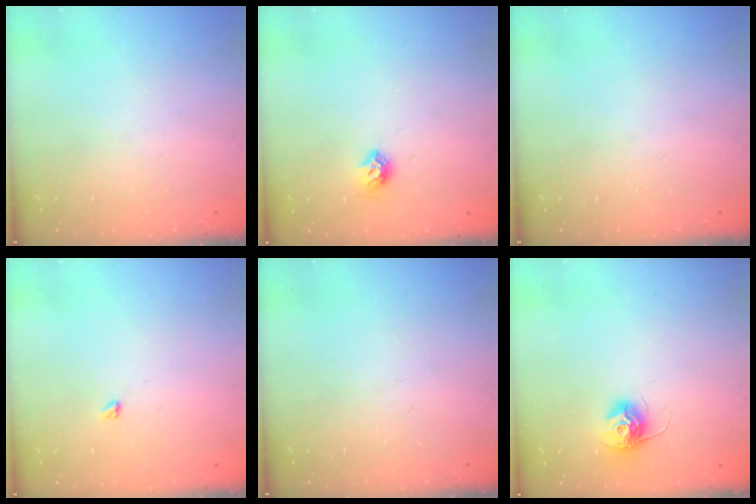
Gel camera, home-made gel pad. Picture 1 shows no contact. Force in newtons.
{"total": 6.6, "press": 6.6, "slide": 0.9}
{"total": 0.0}
{"total": 2.4, "press": 2.4, "slide": 0.4}
{"total": 0.0}
{"total": 10.8, "press": 10.7, "slide": 0.6}